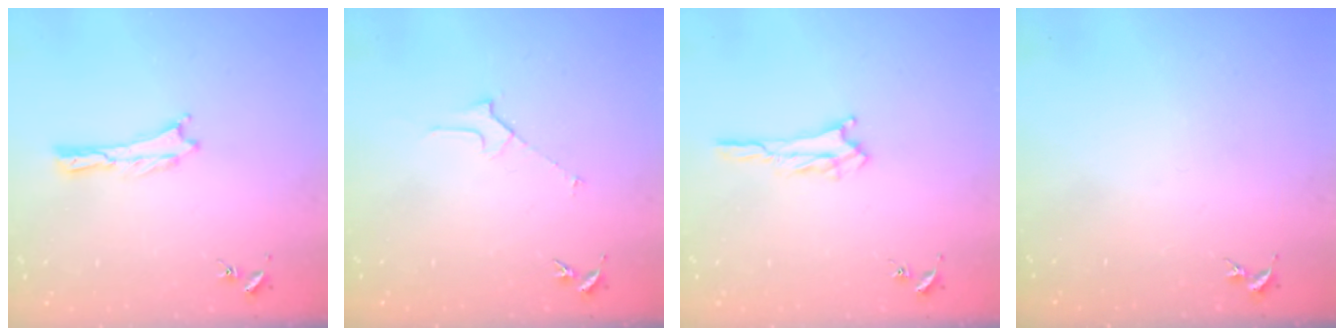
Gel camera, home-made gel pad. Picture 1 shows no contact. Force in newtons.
{"total": 2.3, "press": 2.3, "slide": 0.2}
{"total": 1.7, "press": 1.7, "slide": 0.2}
{"total": 0.0}